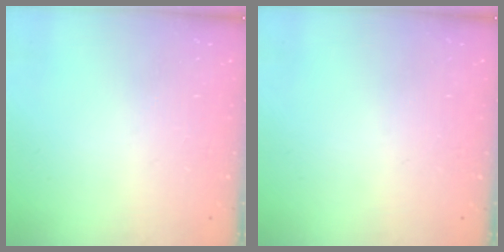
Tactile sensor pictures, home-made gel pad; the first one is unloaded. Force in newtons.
{"total": 0.0}